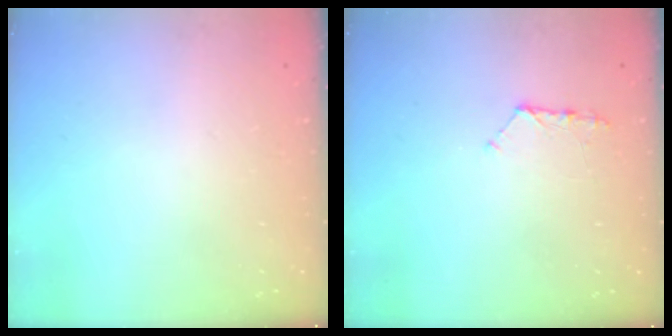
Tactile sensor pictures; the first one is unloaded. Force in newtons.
{"total": 7.0, "press": 7.0, "slide": 0.6}